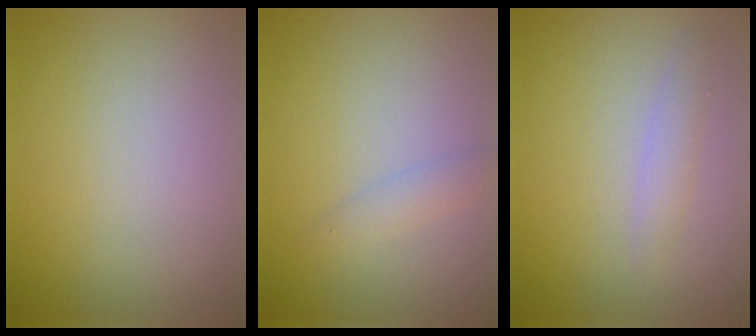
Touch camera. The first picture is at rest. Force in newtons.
{"total": 1.4, "press": 1.4, "slide": 0.1}
{"total": 1.4, "press": 1.4, "slide": 0.1}